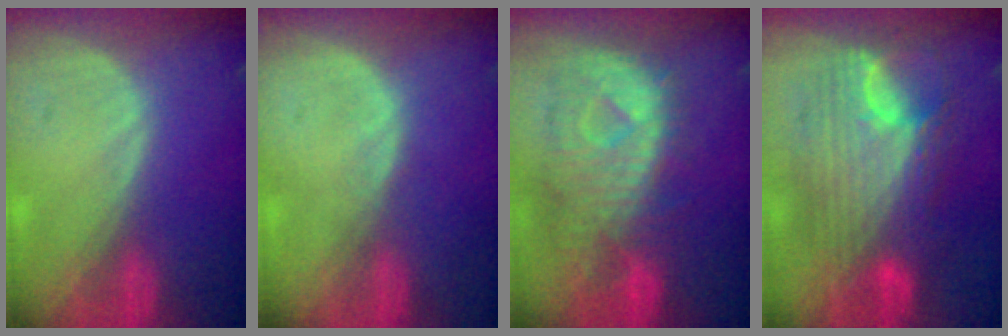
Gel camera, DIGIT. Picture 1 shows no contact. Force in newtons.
{"total": 0.7, "press": 0.6, "slide": 0.2}
{"total": 10.7, "press": 9.6, "slide": 4.7}
{"total": 11.9, "press": 11.9, "slide": 1.1}